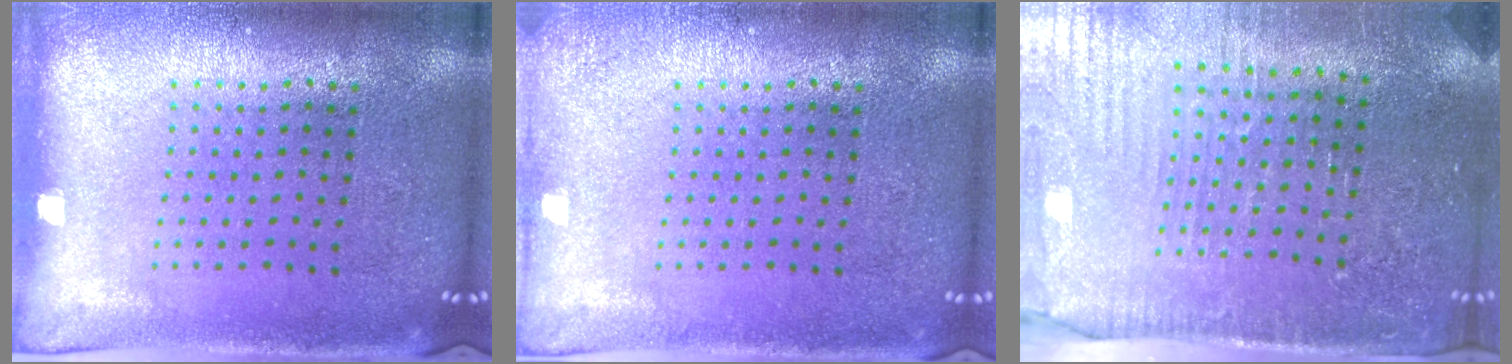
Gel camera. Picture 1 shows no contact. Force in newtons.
{"total": 1.0, "press": 1.0, "slide": 0.3}
{"total": 3.5, "press": 3.4, "slide": 0.5}